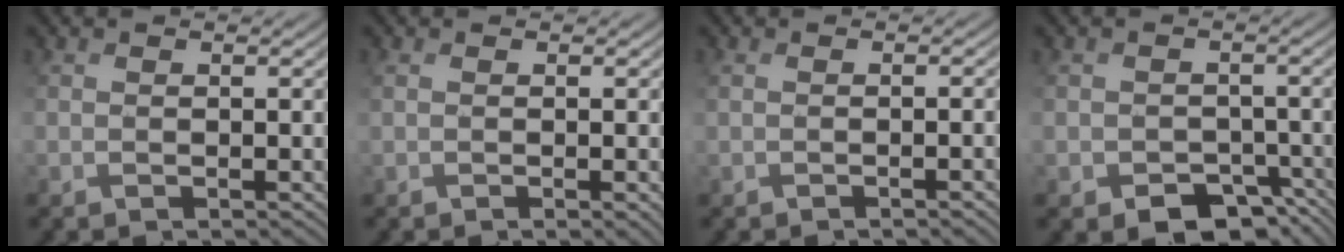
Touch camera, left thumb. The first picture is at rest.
{"total": 1.3, "force": [-0.2, 0.1, 1.3], "torque": [-0.016, 0.005, -0.001]}
{"total": 1.8, "force": [-0.7, 0.1, 1.7], "torque": [-0.011, 0.012, -0.014]}
{"total": 5.5, "force": [-3.5, 4.0, 1.5], "torque": [-0.014, -0.009, -0.045]}